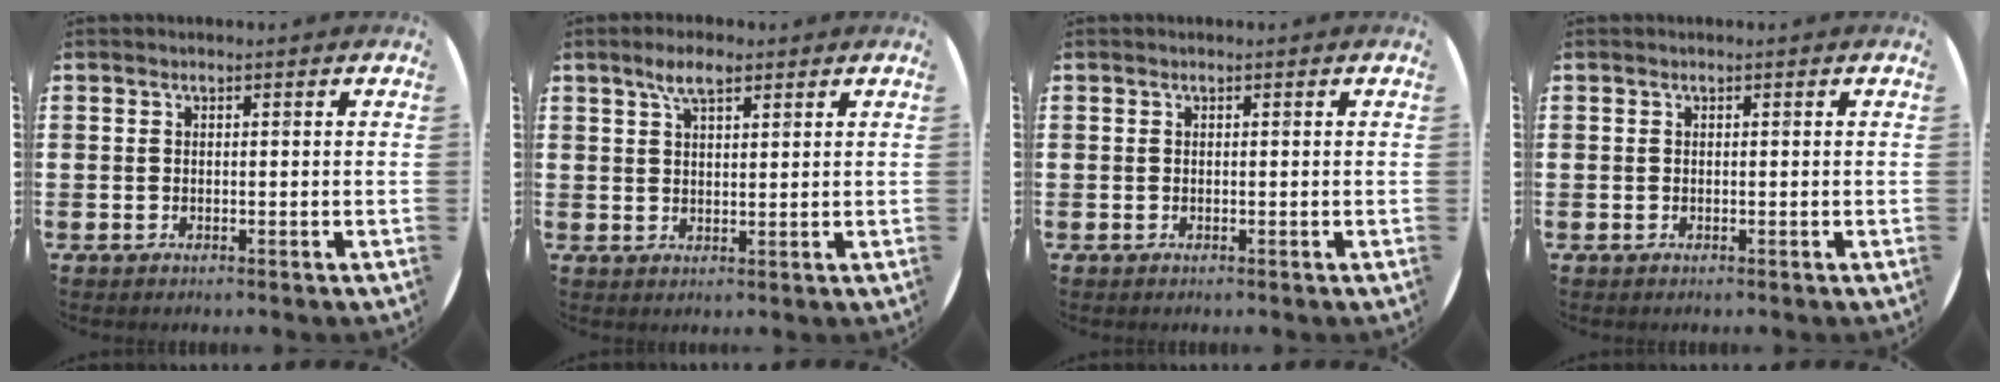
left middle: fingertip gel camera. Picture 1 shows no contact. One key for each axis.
{"total": 4.3, "fx": 3.0, "fy": 1.5, "fz": 2.8, "tx": -0.053, "ty": 0.003, "tz": 0.051}
{"total": 0.0}
{"total": 0.0}